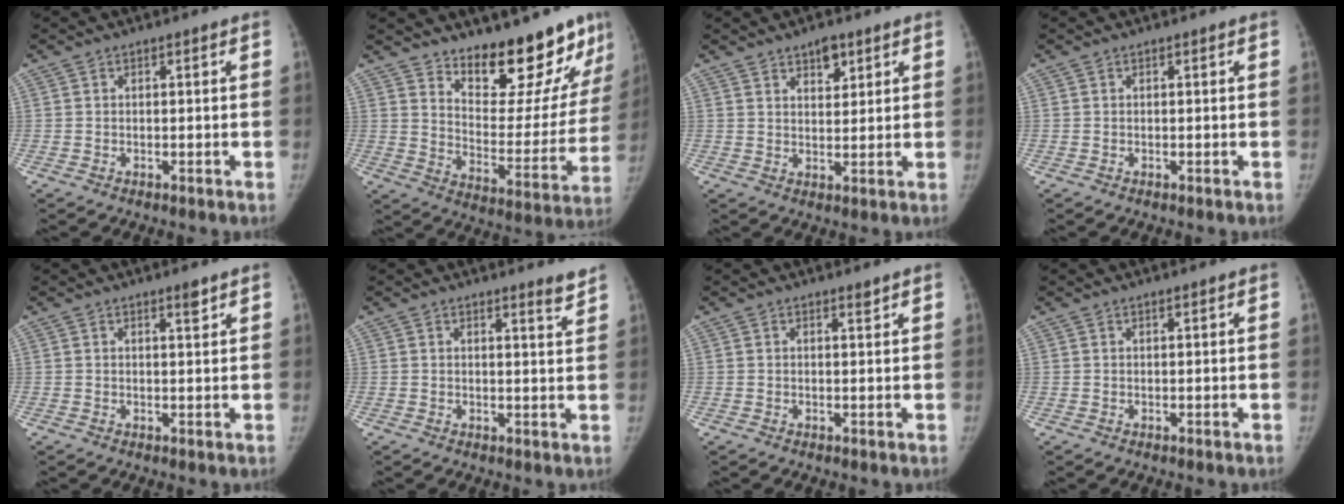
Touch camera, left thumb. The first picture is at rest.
{"total": 19.9, "force": [15.9, 6.7, 10.0], "torque": [-0.089, -0.124, 0.232]}
{"total": 4.5, "force": [3.0, 2.2, 2.5], "torque": [-0.020, -0.019, 0.047]}
{"total": 0.0}
{"total": 1.8, "force": [1.4, 0.3, 1.2], "torque": [-0.016, -0.010, 0.022]}
{"total": 2.8, "force": [2.5, 0.1, 1.4], "torque": [-0.015, -0.025, 0.030]}
{"total": 0.9, "force": [0.8, 0.1, 0.5], "torque": [-0.006, -0.007, 0.014]}
{"total": 0.6, "force": [0.5, 0.0, 0.3], "torque": [-0.007, -0.002, 0.009]}